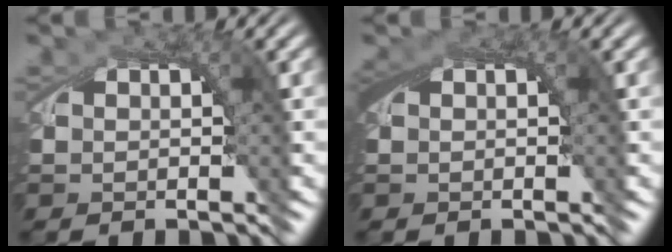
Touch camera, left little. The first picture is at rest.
{"total": 1.5, "force": [0.0, 0.9, 1.2], "torque": [-0.022, -0.004, 0.002]}